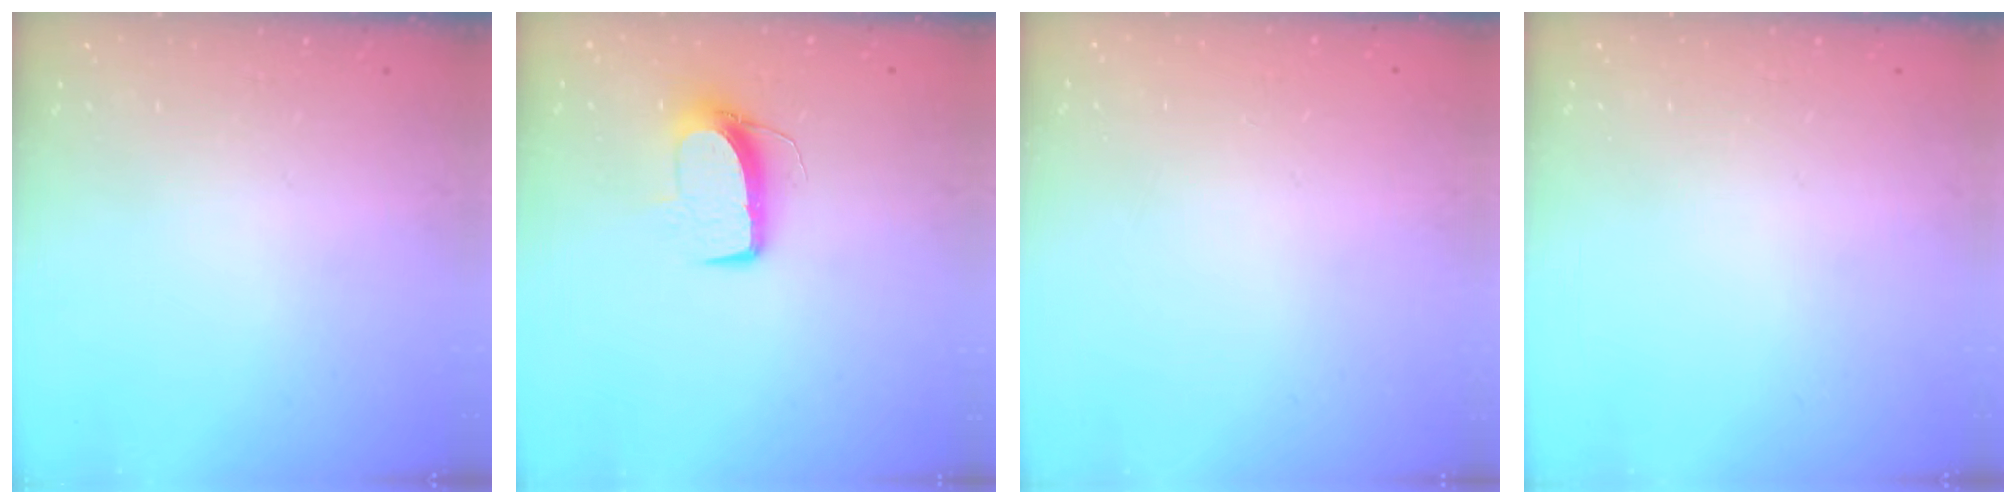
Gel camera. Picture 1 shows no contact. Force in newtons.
{"total": 10.2, "press": 10.2, "slide": 0.5}
{"total": 0.0}
{"total": 0.0}